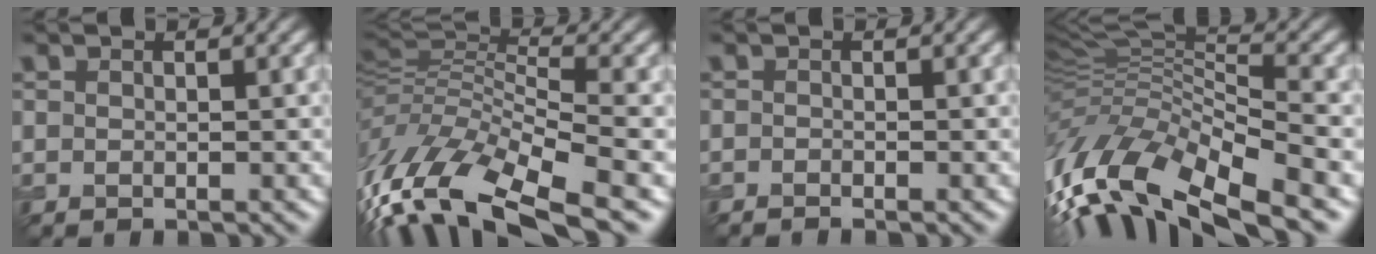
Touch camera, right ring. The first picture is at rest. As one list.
[{"total": 11.9, "force": [-6.6, 4.4, 8.9], "torque": [-0.195, 0.000, -0.117]}, {"total": 0.9, "force": [-0.8, 0.1, 0.4], "torque": [-0.007, 0.000, -0.018]}, {"total": 12.7, "force": [-6.1, 4.5, 10.2], "torque": [-0.214, 0.016, -0.109]}]